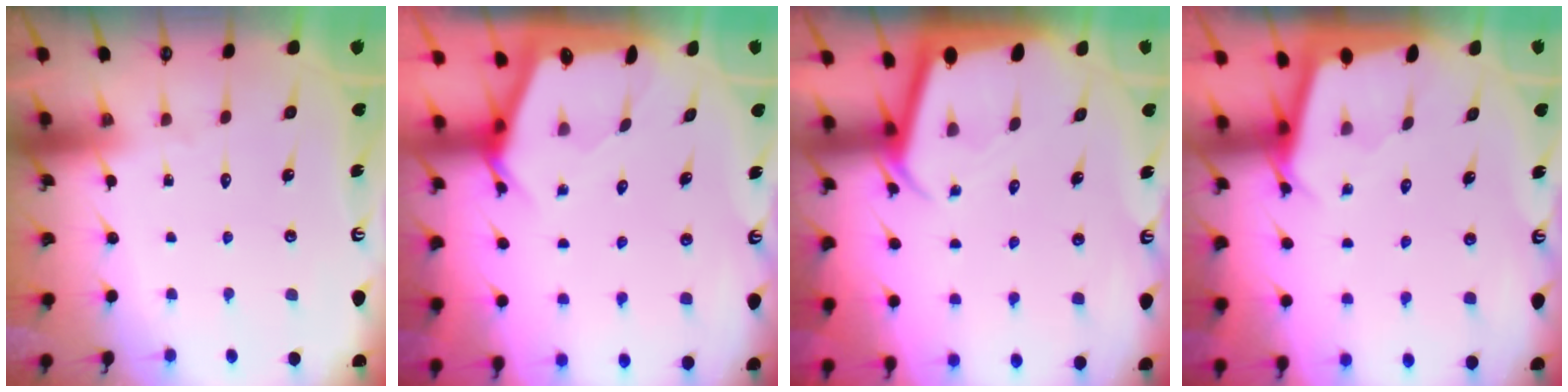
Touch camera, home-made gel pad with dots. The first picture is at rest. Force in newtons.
{"total": 2.7, "press": 2.7, "slide": 0.2}
{"total": 2.3, "press": 2.3, "slide": 0.2}
{"total": 2.5, "press": 2.5, "slide": 0.1}